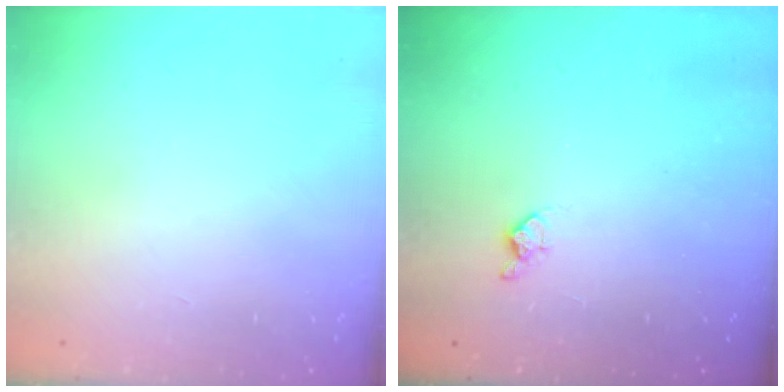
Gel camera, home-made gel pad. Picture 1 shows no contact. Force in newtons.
{"total": 4.9, "press": 4.8, "slide": 0.5}